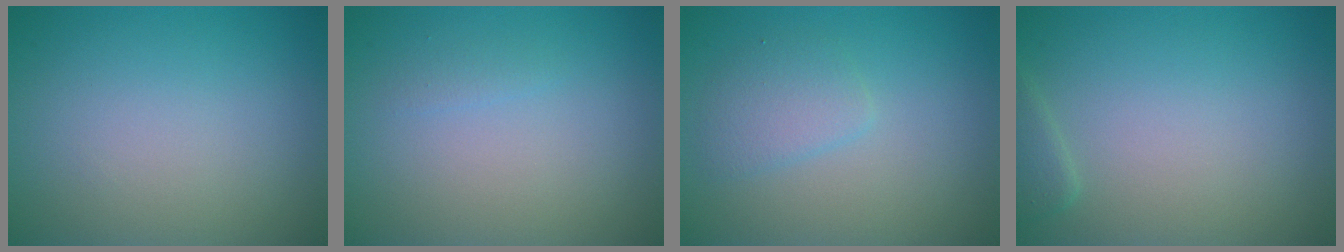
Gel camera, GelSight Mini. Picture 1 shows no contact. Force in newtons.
{"total": 0.6, "press": 0.6, "slide": 0.1}
{"total": 2.0, "press": 2.0, "slide": 0.0}
{"total": 1.2, "press": 1.2, "slide": 0.1}